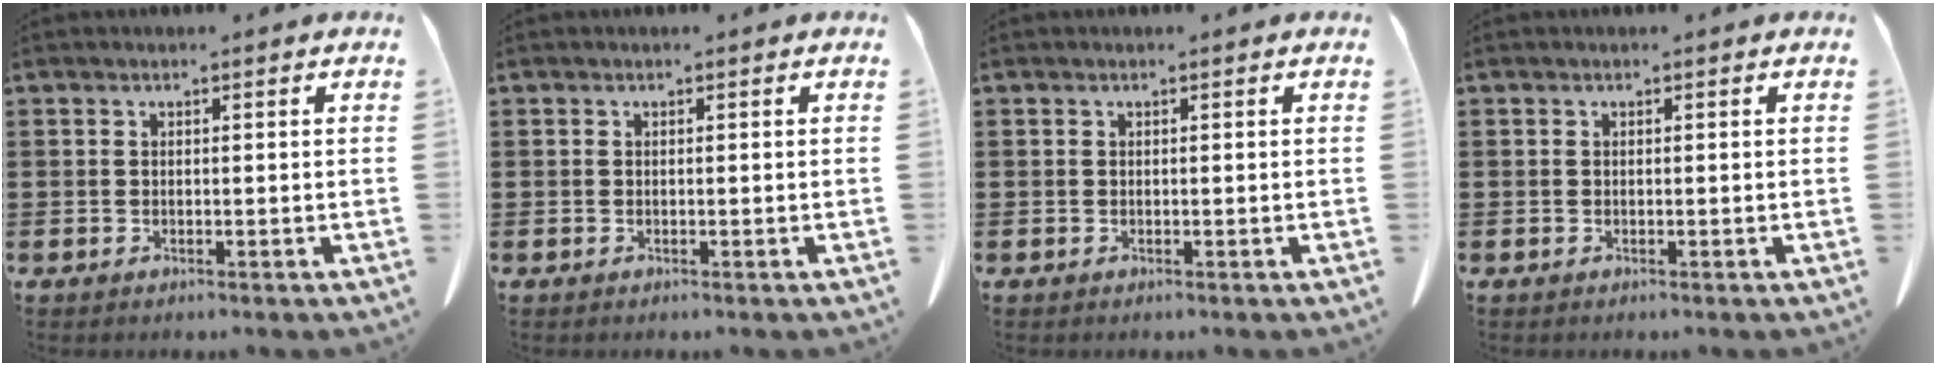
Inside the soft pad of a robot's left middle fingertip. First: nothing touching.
{"total": 0.0}
{"total": 0.0}
{"total": 0.0}